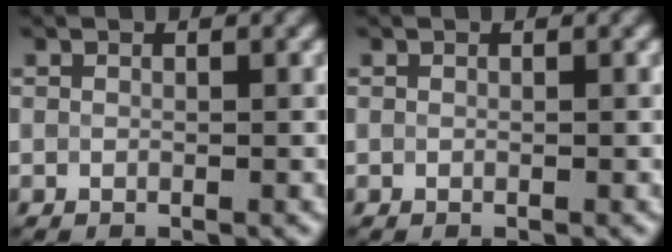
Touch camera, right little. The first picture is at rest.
{"total": 0.0}